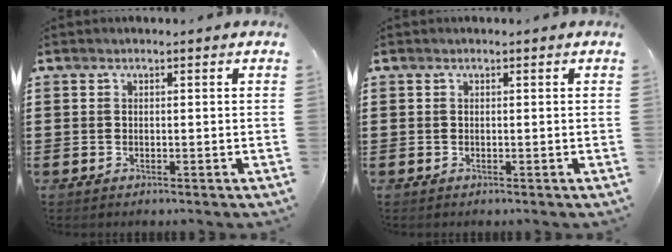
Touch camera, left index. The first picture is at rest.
{"total": 0.0}